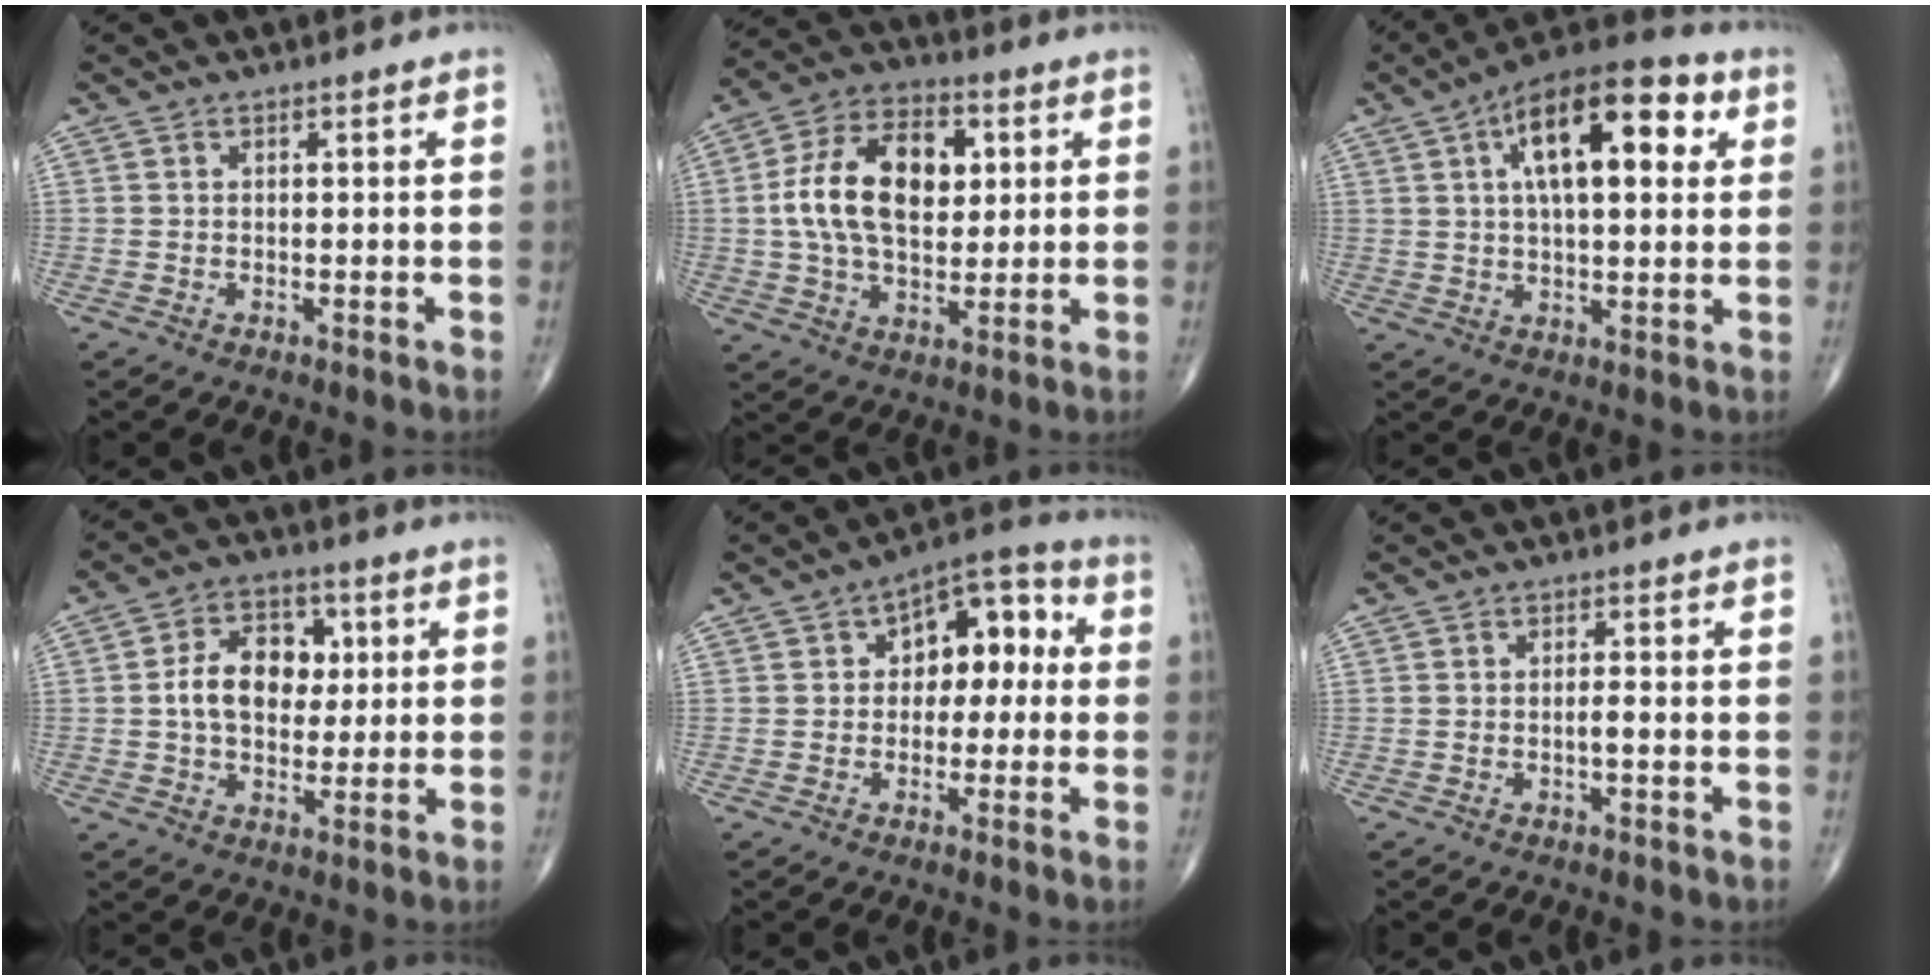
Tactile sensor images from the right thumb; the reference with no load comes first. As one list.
[{"total": 16.9, "force": [2.8, 10.2, 13.1], "torque": [-0.214, 0.011, 0.044]}, {"total": 18.7, "force": [5.9, 8.0, 15.8], "torque": [-0.223, 0.014, 0.083]}, {"total": 10.8, "force": [1.1, 7.7, 7.5], "torque": [-0.094, 0.012, 0.015]}, {"total": 10.5, "force": [1.2, 6.7, 8.0], "torque": [-0.070, 0.036, 0.004]}, {"total": 1.4, "force": [-0.4, 0.1, 1.3], "torque": [-0.025, 0.001, -0.008]}]